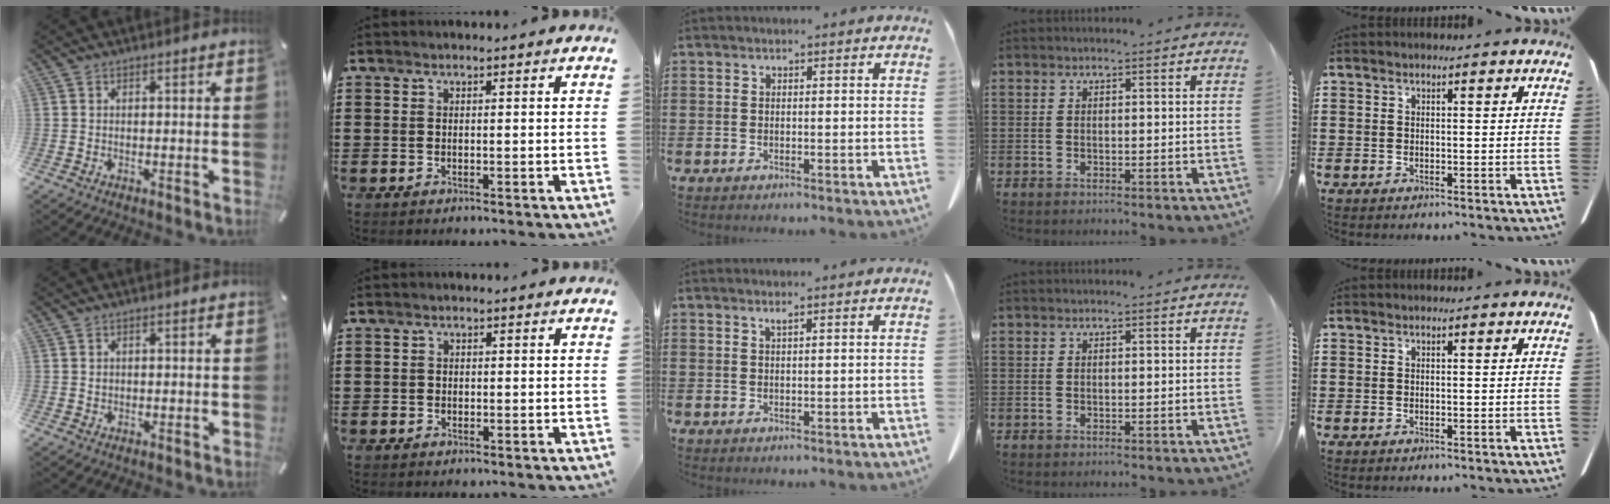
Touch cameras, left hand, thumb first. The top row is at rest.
{"thumb": {"total": 0.9, "force": [0.0, 0.8, 0.3], "torque": [-0.006, 0.004, -0.001]}, "index": {"total": 0.7, "force": [-0.3, 0.7, 0.1], "torque": [-0.004, 0.002, -0.007]}, "middle": {"total": 0.7, "force": [0.4, 0.0, 0.6], "torque": [-0.012, -0.003, 0.010]}}